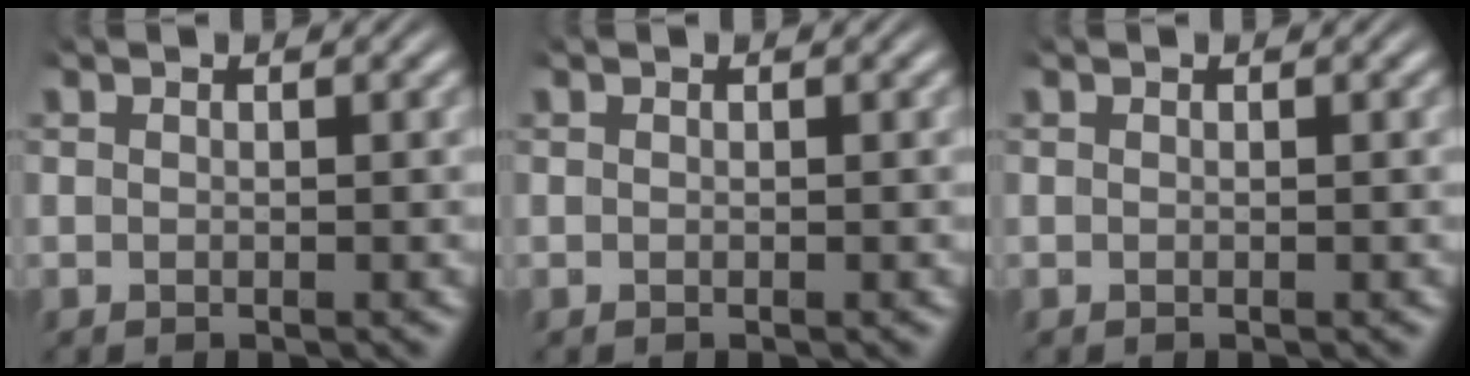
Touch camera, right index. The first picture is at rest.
{"total": 0.0}
{"total": 0.0}